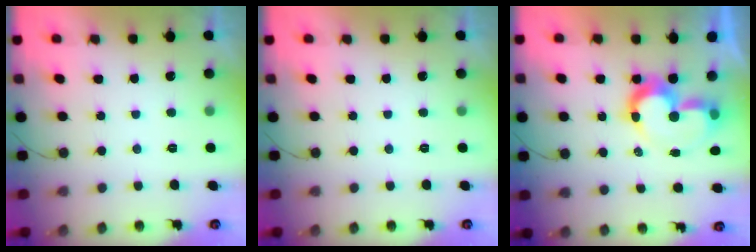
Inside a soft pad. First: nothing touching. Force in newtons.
{"total": 0.0}
{"total": 10.0, "press": 9.5, "slide": 3.3}